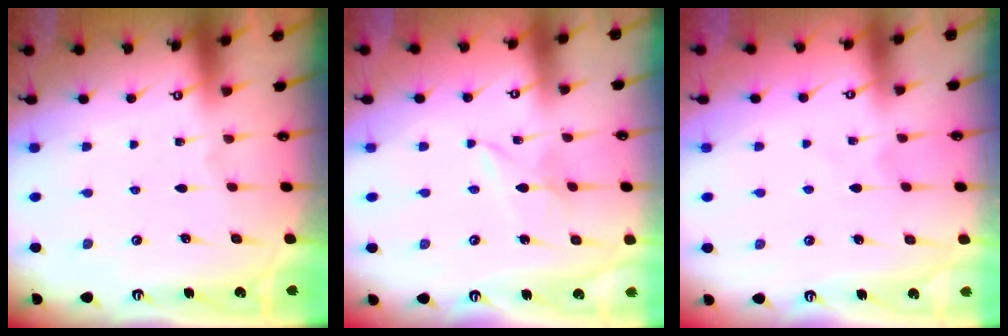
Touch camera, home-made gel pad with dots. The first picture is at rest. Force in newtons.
{"total": 2.6, "press": 2.6, "slide": 0.3}
{"total": 3.7, "press": 3.7, "slide": 0.3}